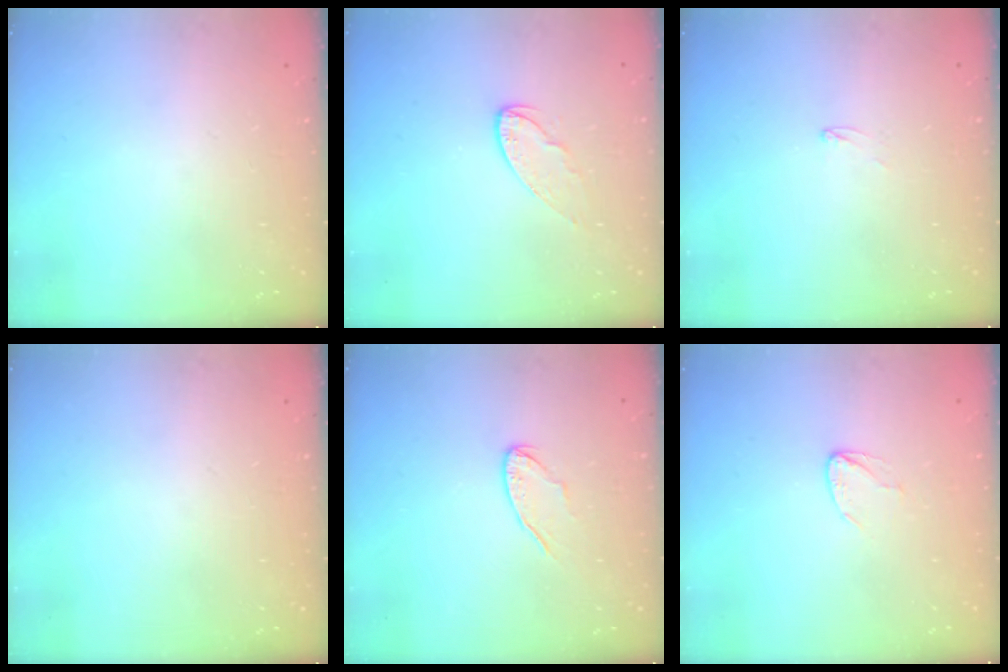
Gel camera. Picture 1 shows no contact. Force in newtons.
{"total": 7.3, "press": 7.3, "slide": 0.5}
{"total": 2.6, "press": 2.6, "slide": 0.2}
{"total": 0.0}
{"total": 6.2, "press": 6.2, "slide": 0.6}
{"total": 3.3, "press": 3.3, "slide": 0.3}